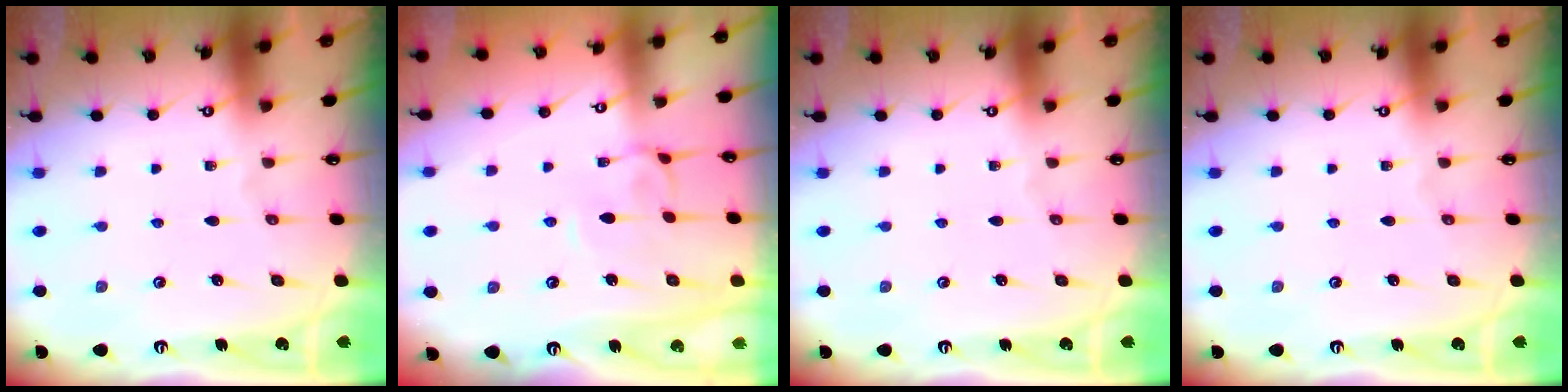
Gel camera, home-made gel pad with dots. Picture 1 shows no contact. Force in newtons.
{"total": 4.1, "press": 4.1, "slide": 0.2}
{"total": 0.0}
{"total": 0.0}